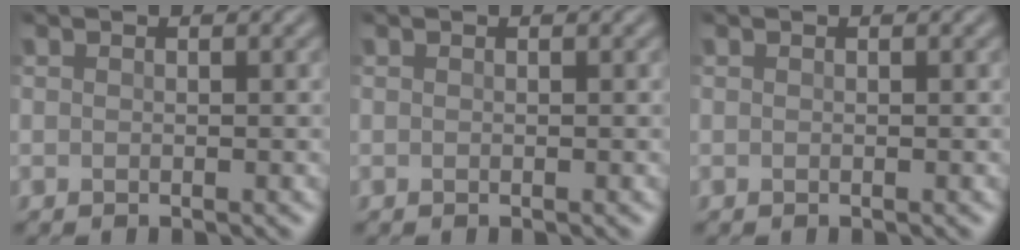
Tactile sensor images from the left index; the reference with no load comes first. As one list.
[{"total": 0.0}, {"total": 0.0}]